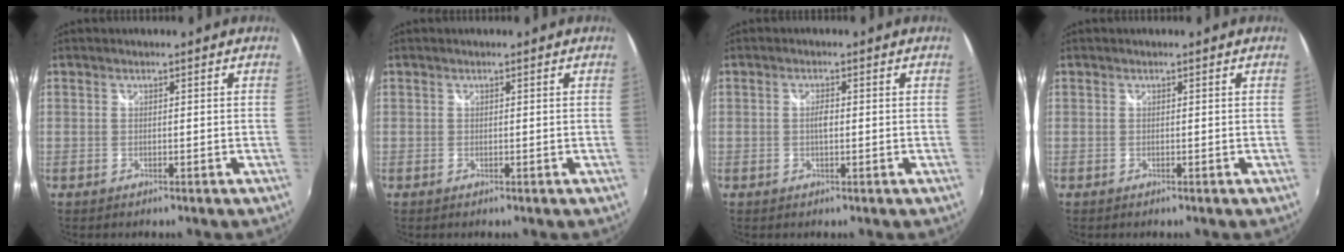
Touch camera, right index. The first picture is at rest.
{"total": 0.0}
{"total": 1.8, "force": [-0.1, 0.6, 1.6], "torque": [-0.030, 0.002, -0.004]}
{"total": 0.0}